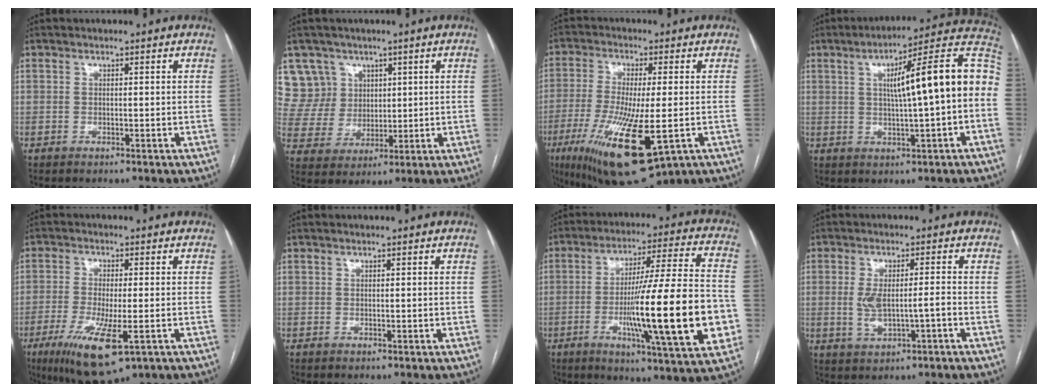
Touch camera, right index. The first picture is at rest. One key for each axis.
{"total": 8.9, "fx": 4.8, "fy": 7.5, "fz": -0.1, "tx": -0.005, "ty": 0.024, "tz": 0.107}
{"total": 16.7, "fx": -6.0, "fy": 3.4, "fz": 15.3, "tx": -0.296, "ty": -0.046, "tz": -0.091}
{"total": 16.8, "fx": 1.3, "fy": 1.3, "fz": 16.7, "tx": -0.232, "ty": 0.040, "tz": 0.015}
{"total": 11.4, "fx": -5.2, "fy": 2.7, "fz": 9.8, "tx": -0.181, "ty": -0.032, "tz": -0.080}
{"total": 0.0}
{"total": 23.0, "fx": -5.0, "fy": 1.1, "fz": 22.5, "tx": -0.324, "ty": -0.010, "tz": -0.076}
{"total": 5.5, "fx": -1.0, "fy": 1.6, "fz": 5.1, "tx": -0.106, "ty": 0.003, "tz": -0.009}